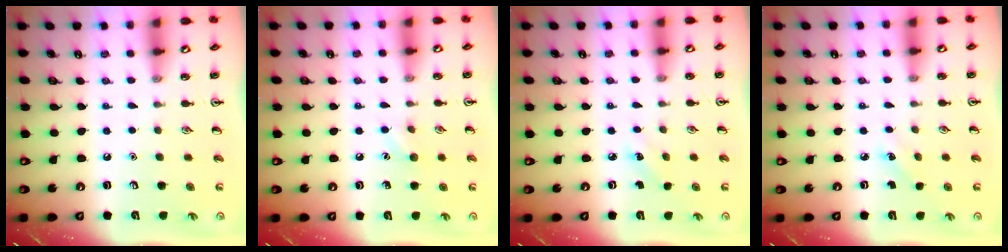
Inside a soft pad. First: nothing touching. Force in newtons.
{"total": 5.3, "press": 5.1, "slide": 1.6}
{"total": 2.4, "press": 2.3, "slide": 0.9}
{"total": 1.9, "press": 1.8, "slide": 0.7}